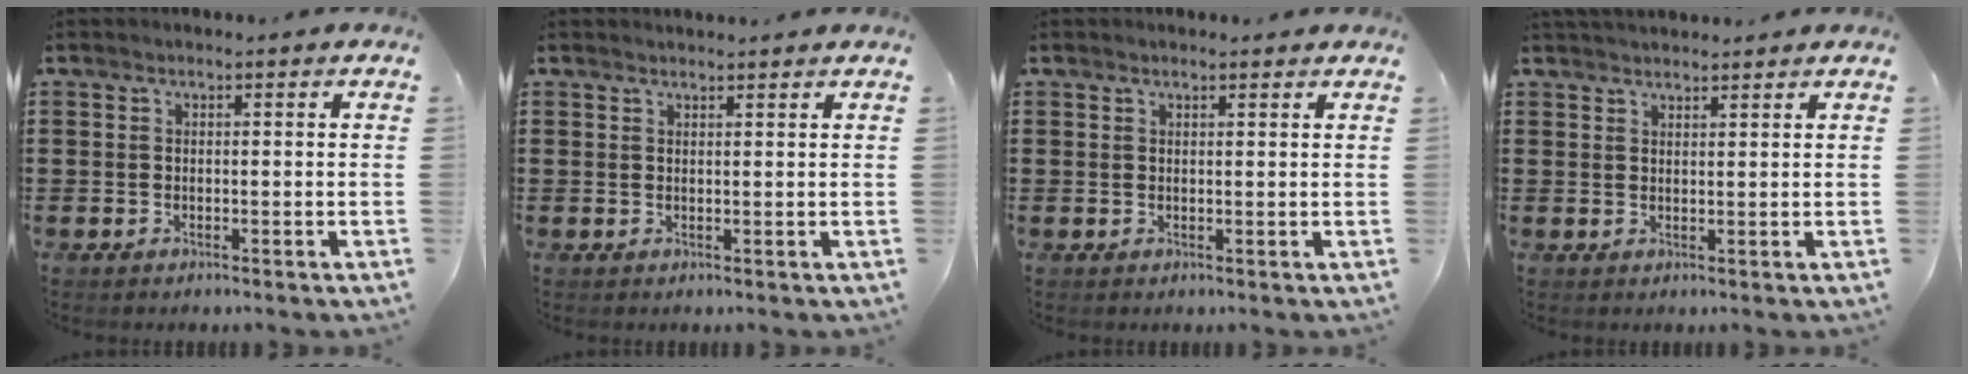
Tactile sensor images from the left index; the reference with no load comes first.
{"total": 1.1, "force": [1.1, -0.1, 0.1], "torque": [-0.004, -0.002, 0.023]}
{"total": 1.0, "force": [0.9, 0.2, 0.4], "torque": [-0.009, 0.001, 0.018]}
{"total": 1.8, "force": [1.8, 0.3, 0.2], "torque": [-0.007, 0.002, 0.036]}